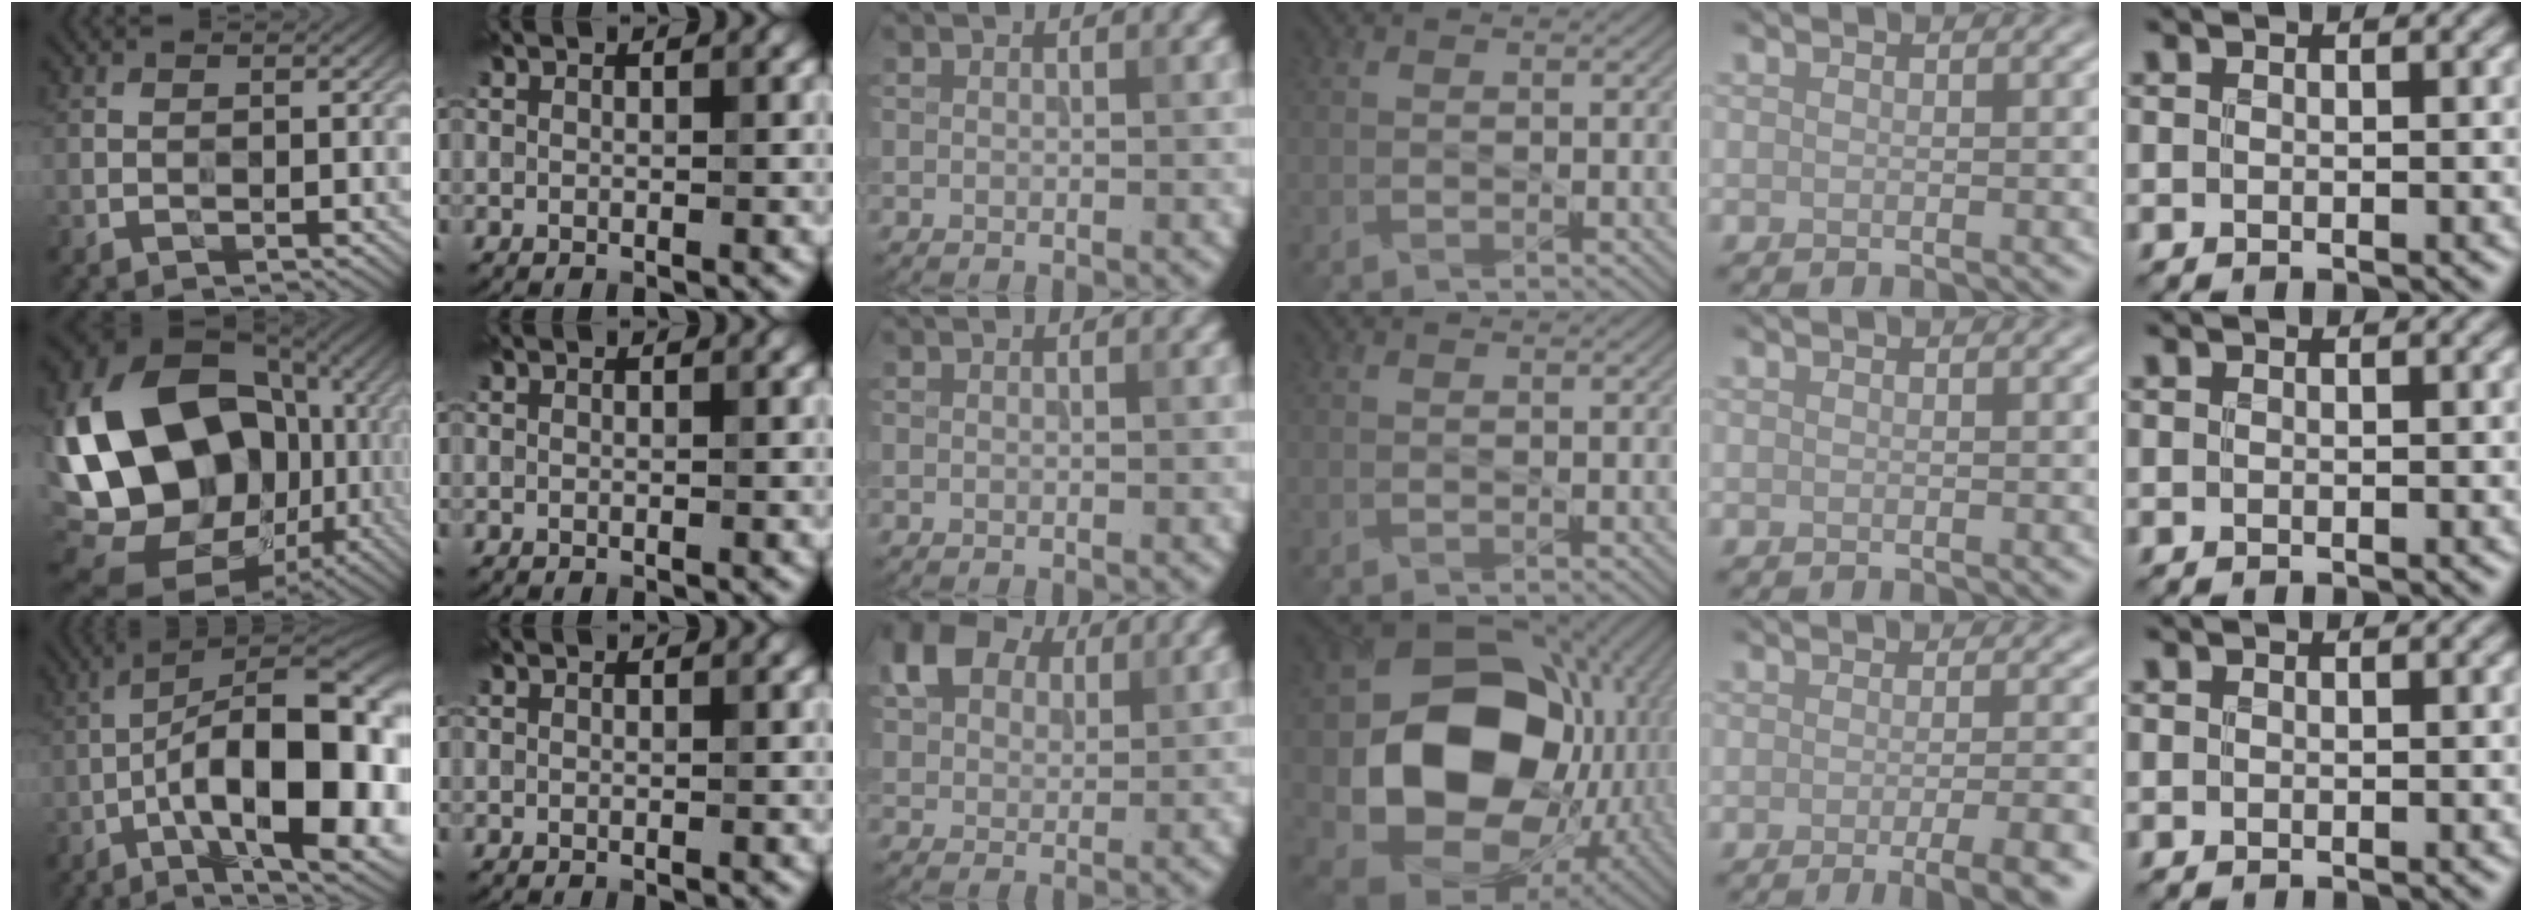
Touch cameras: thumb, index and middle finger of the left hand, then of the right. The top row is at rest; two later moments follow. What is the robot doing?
{"motion": "wipe", "object": "bowl"}